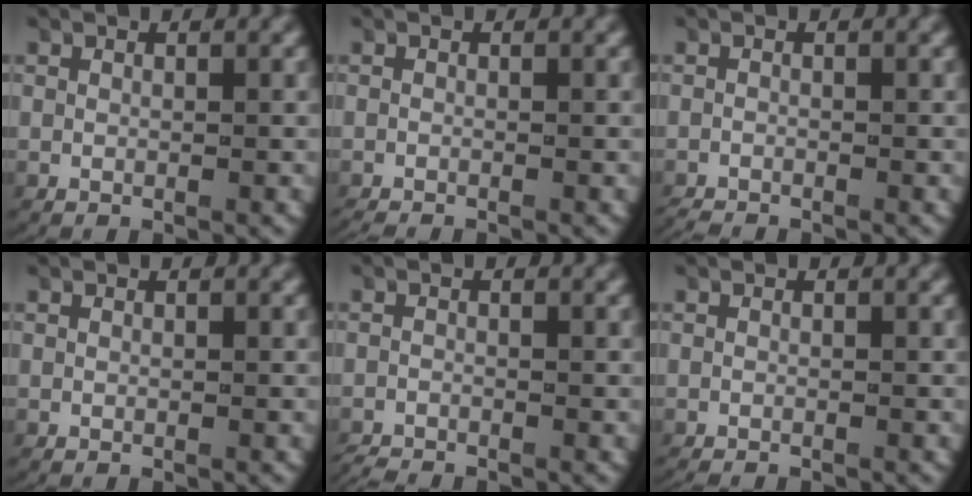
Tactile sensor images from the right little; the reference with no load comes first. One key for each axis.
{"total": 1.4, "fx": -1.4, "fy": 0.3, "fz": 0.2, "tx": -0.007, "ty": -0.009, "tz": -0.021}
{"total": 1.3, "fx": -1.3, "fy": 0.1, "fz": 0.1, "tx": -0.009, "ty": -0.010, "tz": -0.020}
{"total": 0.0}
{"total": 1.6, "fx": -1.6, "fy": 0.2, "fz": 0.1, "tx": -0.010, "ty": -0.010, "tz": -0.026}
{"total": 1.0, "fx": -1.0, "fy": 0.1, "fz": 0.1, "tx": -0.006, "ty": -0.006, "tz": -0.014}